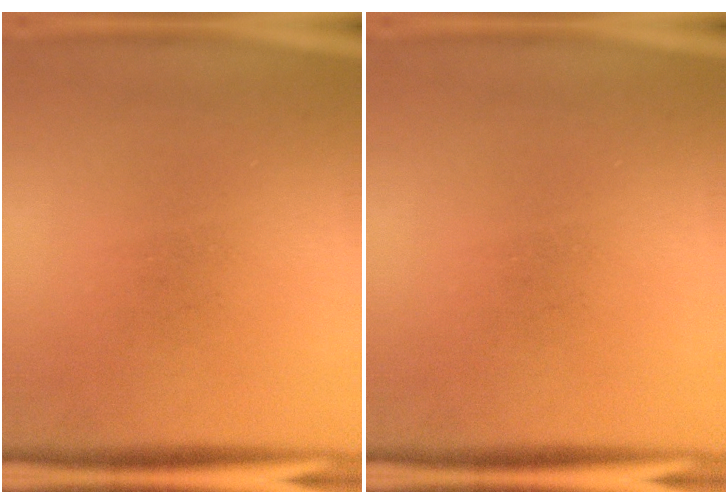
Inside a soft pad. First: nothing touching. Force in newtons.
{"total": 0.0}